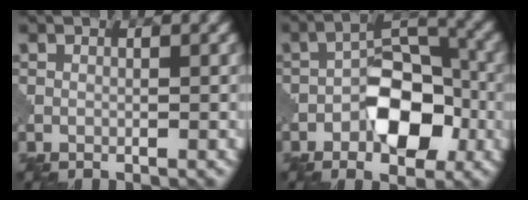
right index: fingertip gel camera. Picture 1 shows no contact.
{"total": 6.6, "force": [-2.0, 3.7, 5.0], "torque": [-0.068, 0.013, -0.032]}